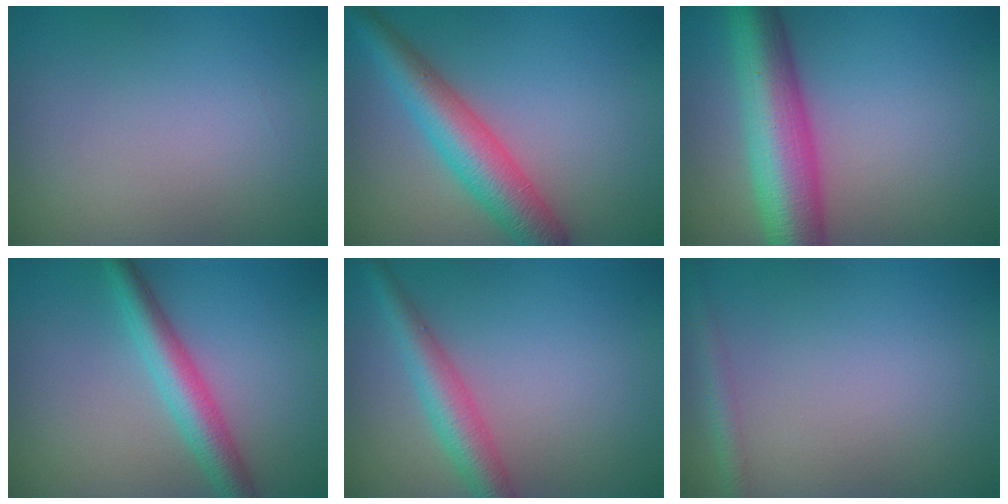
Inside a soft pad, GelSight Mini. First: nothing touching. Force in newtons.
{"total": 5.8, "press": 5.8, "slide": 0.2}
{"total": 9.3, "press": 9.3, "slide": 0.2}
{"total": 4.0, "press": 4.0, "slide": 0.1}
{"total": 3.8, "press": 3.8, "slide": 0.2}
{"total": 1.5, "press": 1.5, "slide": 0.1}